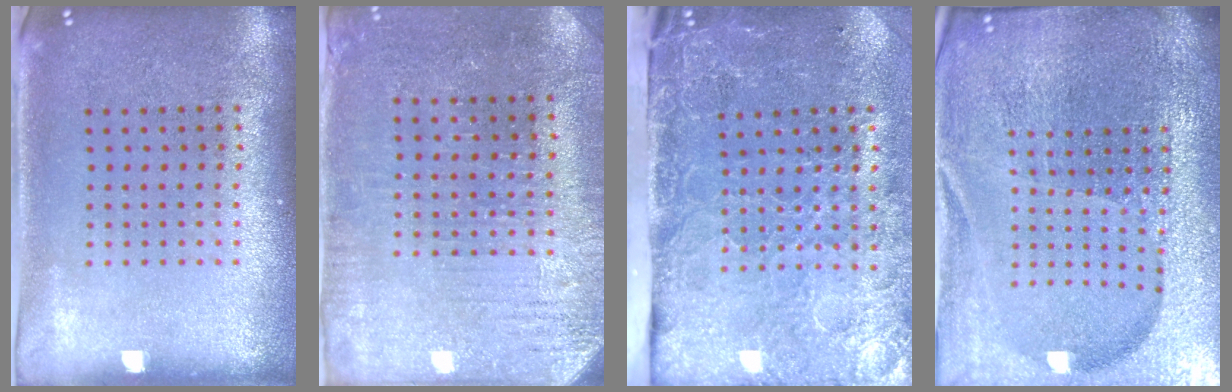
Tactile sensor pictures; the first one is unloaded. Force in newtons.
{"total": 3.0, "press": 2.8, "slide": 0.8}
{"total": 4.6, "press": 3.6, "slide": 2.9}
{"total": 5.6, "press": 5.1, "slide": 2.3}